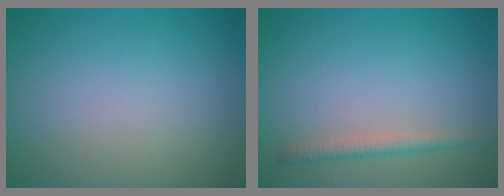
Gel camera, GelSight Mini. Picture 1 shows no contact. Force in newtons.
{"total": 1.6, "press": 1.6, "slide": 0.0}